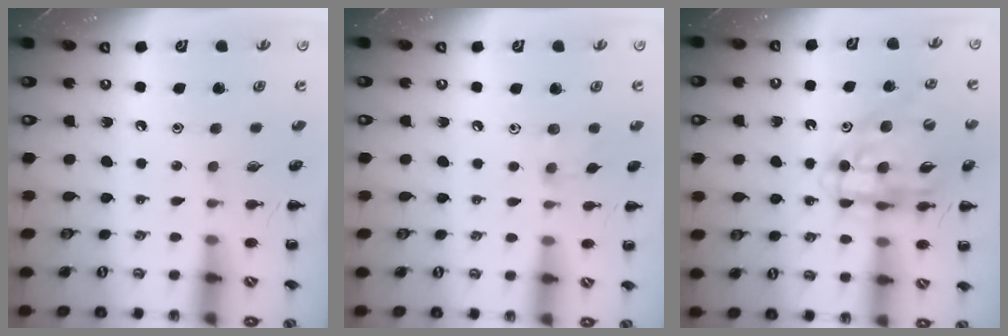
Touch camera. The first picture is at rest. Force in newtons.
{"total": 4.3, "press": 4.0, "slide": 1.6}
{"total": 13.4, "press": 12.9, "slide": 3.8}